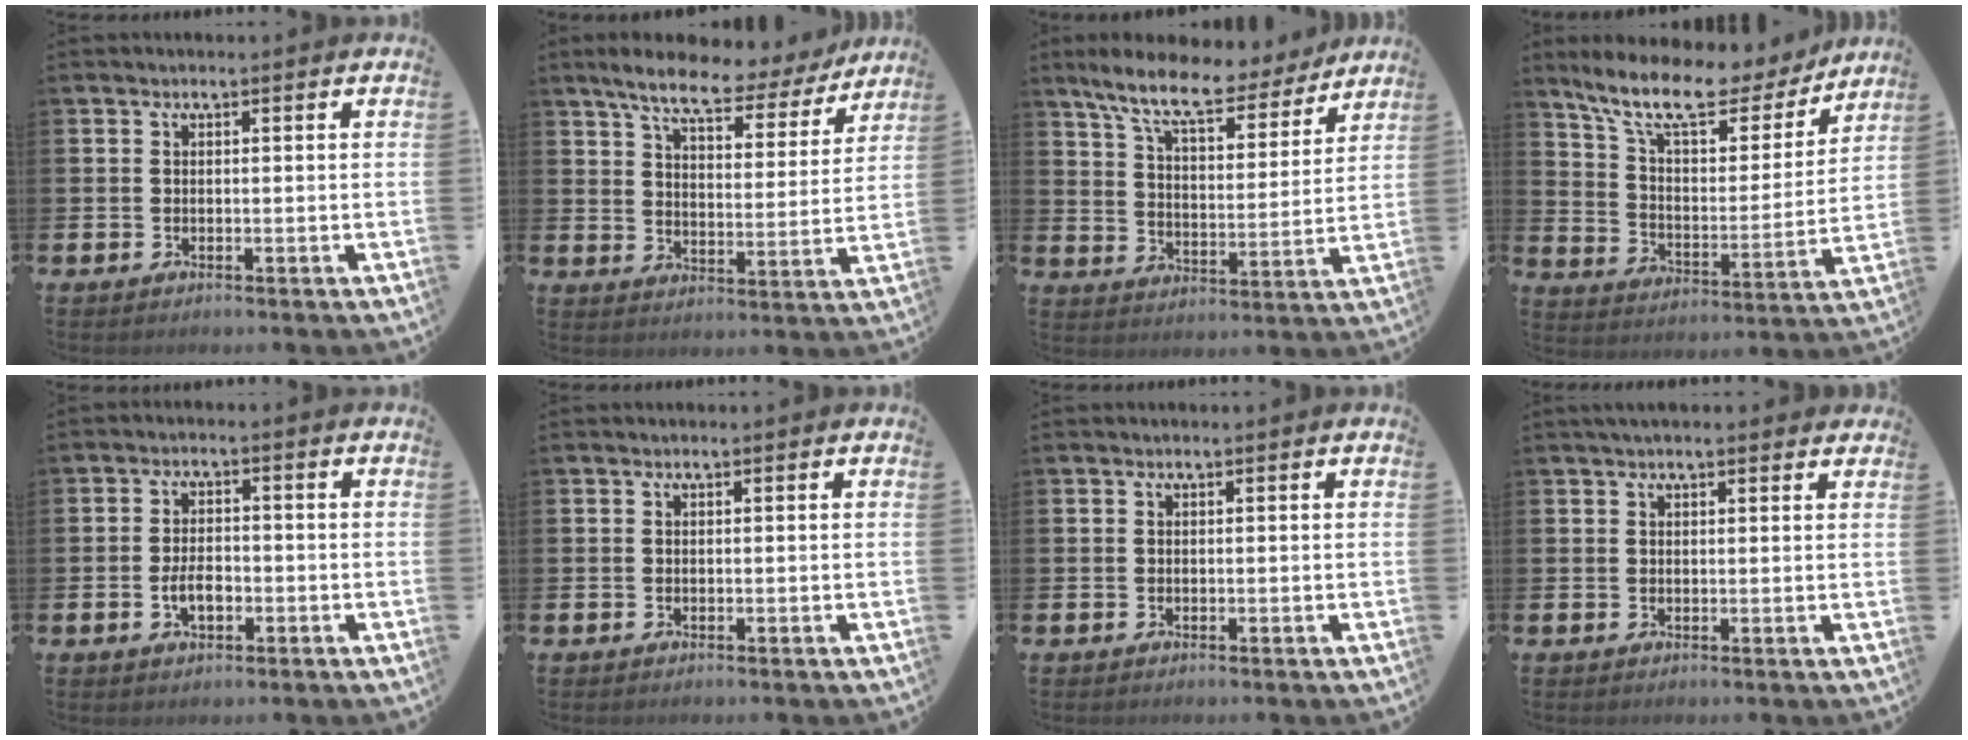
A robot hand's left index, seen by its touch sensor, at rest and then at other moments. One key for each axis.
{"total": 8.3, "fx": 7.3, "fy": 2.0, "fz": 3.5, "tx": -0.084, "ty": -0.038, "tz": 0.123}
{"total": 10.6, "fx": 9.2, "fy": 2.5, "fz": 4.8, "tx": -0.122, "ty": -0.044, "tz": 0.160}
{"total": 12.6, "fx": 10.4, "fy": 3.7, "fz": 6.0, "tx": -0.145, "ty": -0.061, "tz": 0.178}
{"total": 3.3, "fx": -0.9, "fy": 1.9, "fz": 2.6, "tx": -0.037, "ty": 0.001, "tz": -0.019}
{"total": 0.0}
{"total": 0.0}
{"total": 2.0, "fx": 1.8, "fy": 0.5, "fz": 0.7, "tx": -0.013, "ty": 0.000, "tz": 0.031}